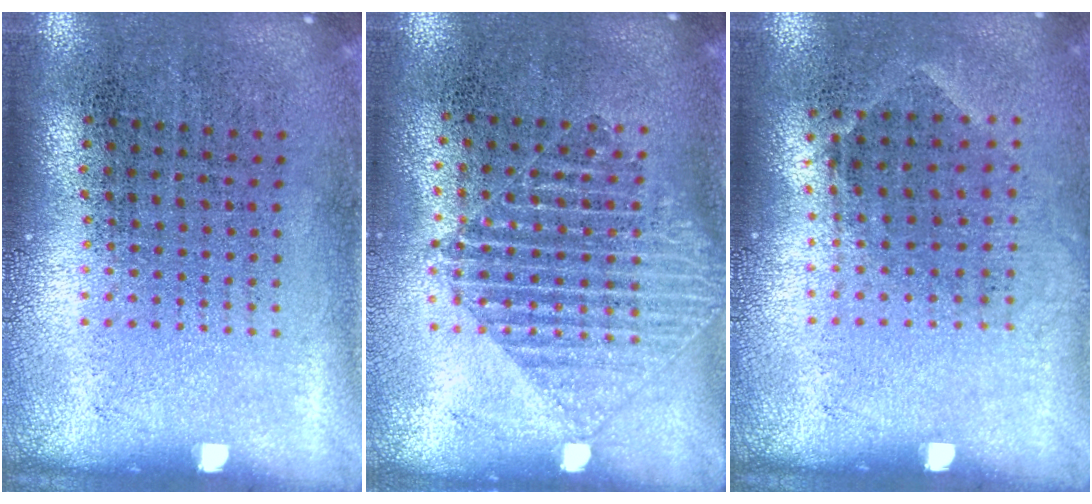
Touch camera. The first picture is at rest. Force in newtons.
{"total": 1.3, "press": 1.1, "slide": 0.6}
{"total": 0.8, "press": 0.6, "slide": 0.5}